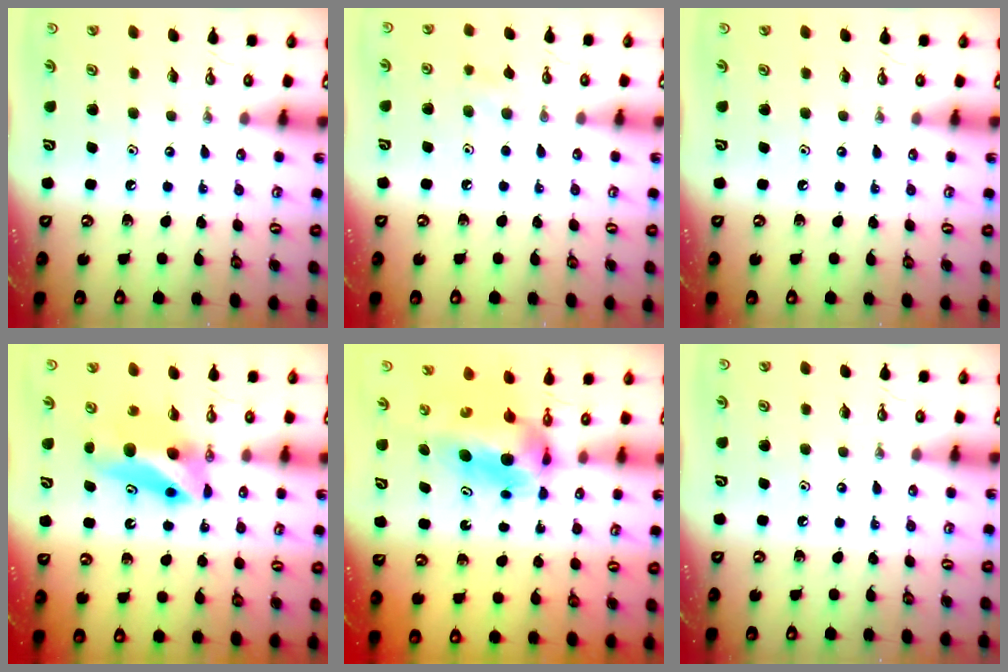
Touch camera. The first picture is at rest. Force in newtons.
{"total": 5.3, "press": 5.2, "slide": 1.1}
{"total": 0.0}
{"total": 8.3, "press": 7.5, "slide": 3.7}
{"total": 6.0, "press": 5.9, "slide": 0.7}
{"total": 0.0}